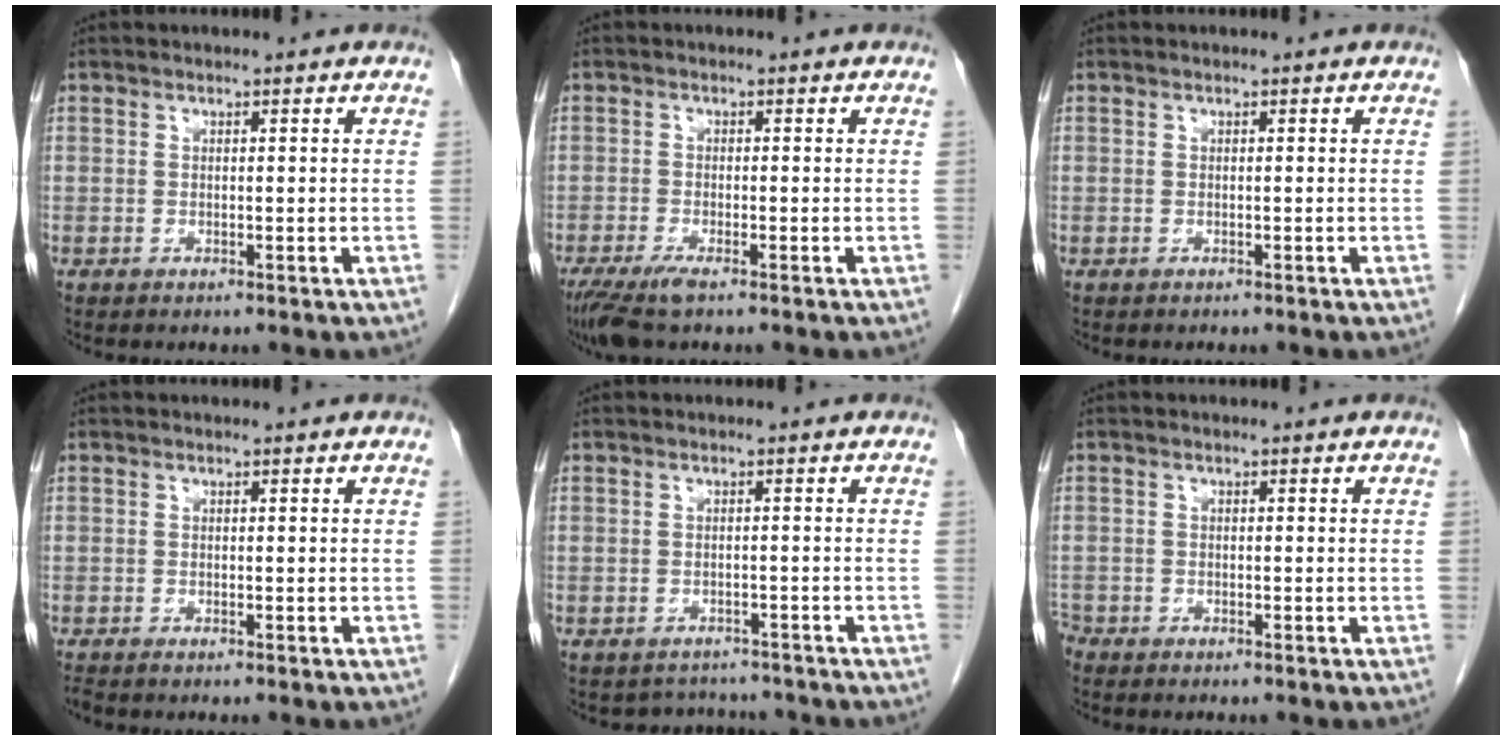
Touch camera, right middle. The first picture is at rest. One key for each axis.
{"total": 4.6, "fx": -3.2, "fy": 0.7, "fz": 3.3, "tx": -0.063, "ty": -0.013, "tz": -0.057}
{"total": 0.0}
{"total": 0.9, "fx": -0.8, "fy": 0.1, "fz": 0.3, "tx": -0.012, "ty": -0.004, "tz": -0.014}
{"total": 4.0, "fx": -3.7, "fy": 1.4, "fz": -0.5, "tx": 0.004, "ty": 0.011, "tz": -0.050}
{"total": 1.9, "fx": -1.7, "fy": 0.8, "fz": 0.2, "tx": -0.008, "ty": -0.001, "tz": -0.031}